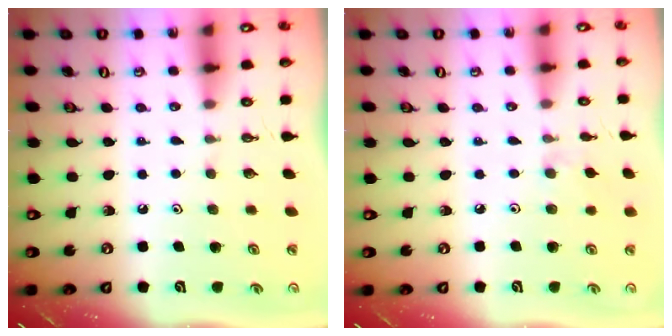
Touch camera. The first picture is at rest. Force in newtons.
{"total": 1.9, "press": 1.9, "slide": 0.5}